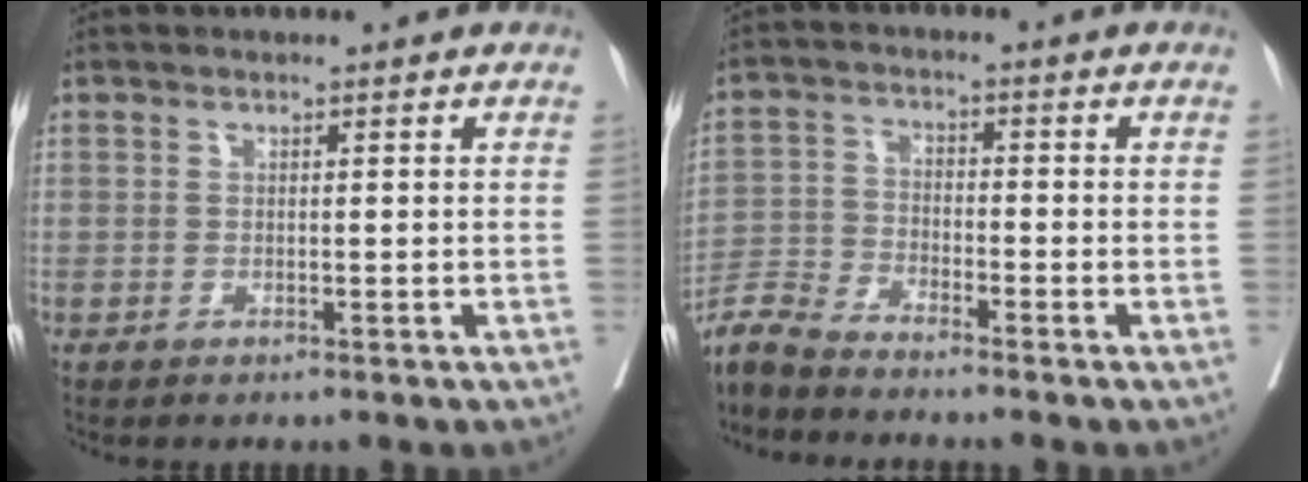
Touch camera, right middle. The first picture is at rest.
{"total": 6.3, "force": [-6.1, -0.1, 1.2], "torque": [-0.021, -0.009, -0.122]}